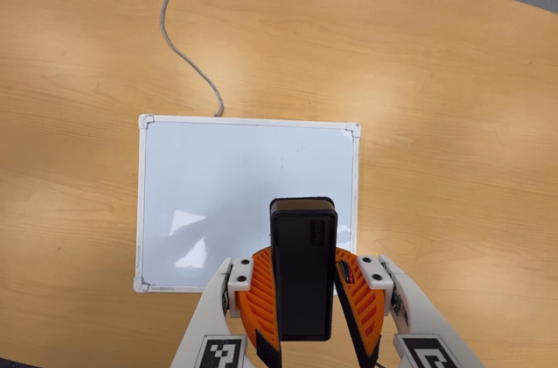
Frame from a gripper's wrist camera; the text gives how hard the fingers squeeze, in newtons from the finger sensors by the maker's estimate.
{"total": 7.0, "left": 7.0, "right": 7.0}